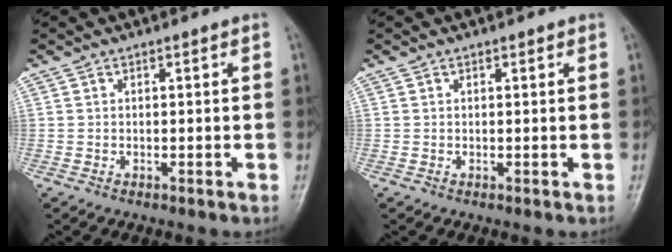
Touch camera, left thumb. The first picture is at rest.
{"total": 0.6, "force": [0.4, 0.3, 0.4], "torque": [-0.005, -0.001, 0.004]}